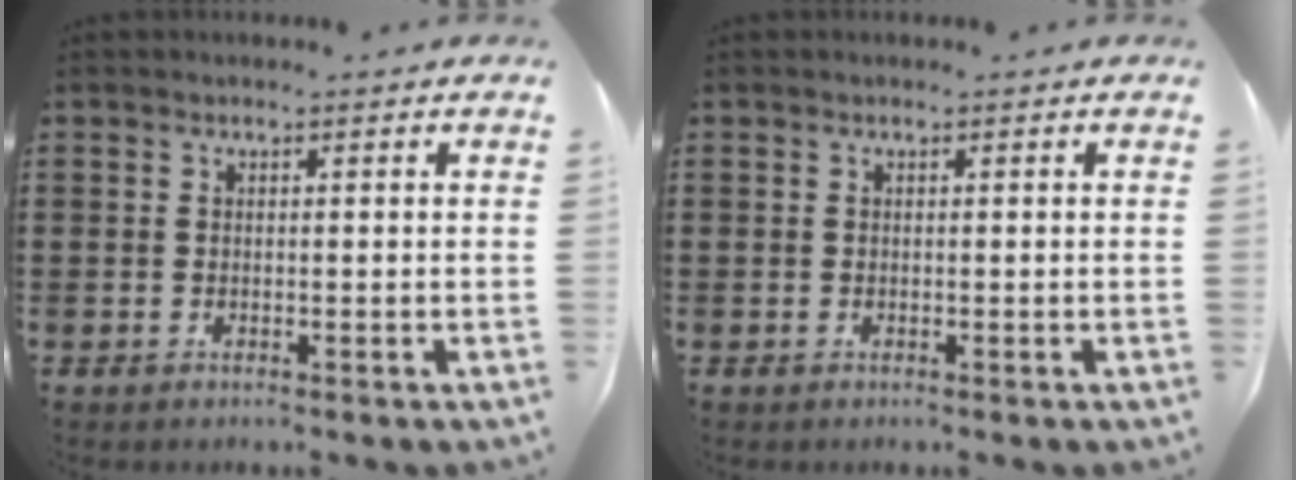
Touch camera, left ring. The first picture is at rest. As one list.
[{"total": 0.0}]